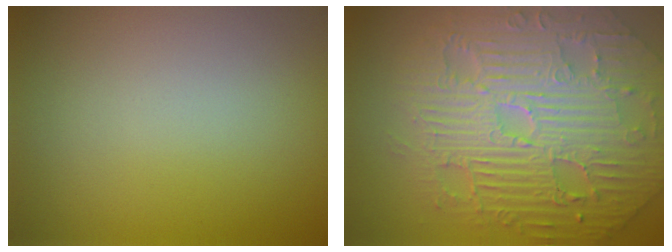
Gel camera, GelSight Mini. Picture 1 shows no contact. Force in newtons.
{"total": 11.2, "press": 7.2, "slide": 8.6}